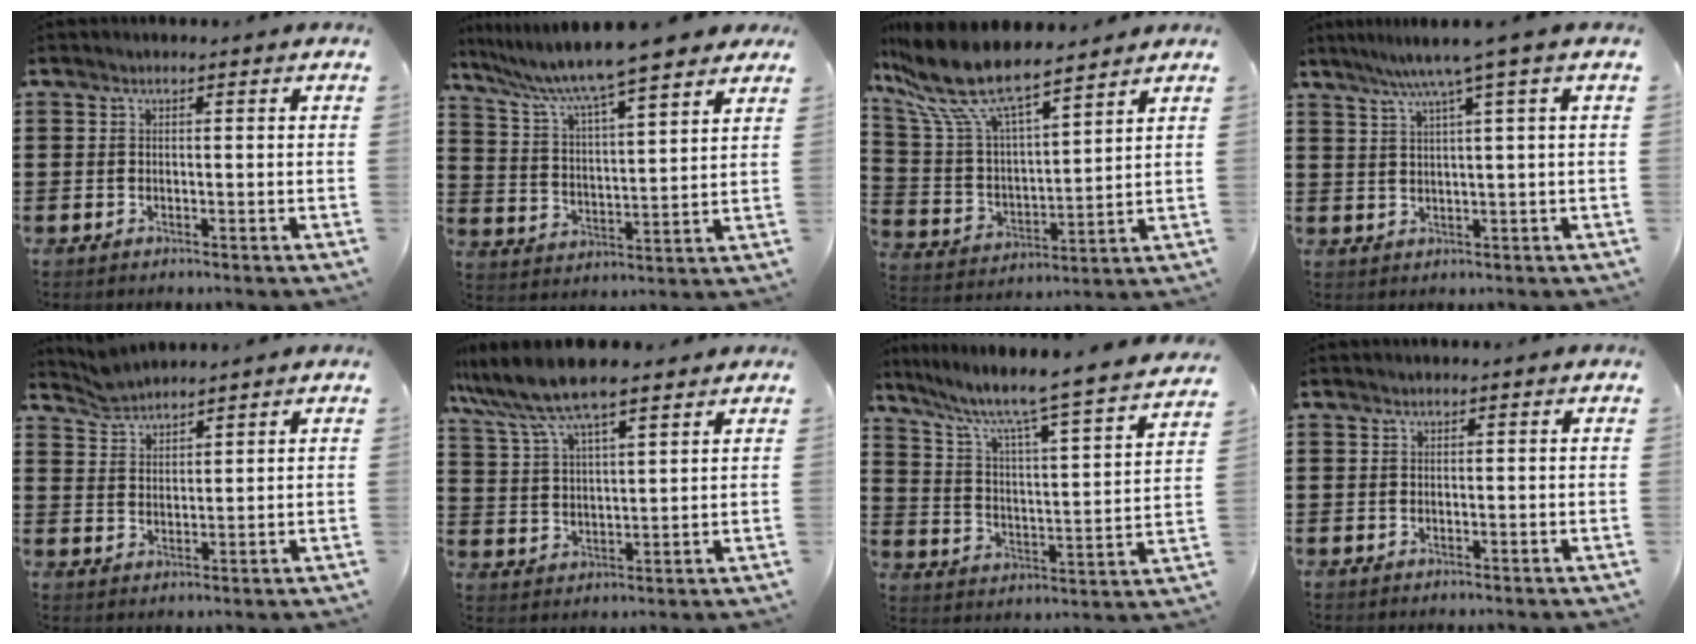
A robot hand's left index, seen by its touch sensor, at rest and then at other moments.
{"total": 7.8, "force": [7.0, 0.0, 3.3], "torque": [-0.097, -0.041, 0.114]}
{"total": 11.1, "force": [8.9, 2.4, 6.2], "torque": [-0.168, -0.050, 0.152]}
{"total": 4.9, "force": [2.7, -0.8, 4.0], "torque": [-0.085, -0.006, 0.042]}
{"total": 3.1, "force": [3.1, 0.1, -0.2], "torque": [-0.007, -0.007, 0.060]}
{"total": 8.6, "force": [7.0, 1.5, 4.7], "torque": [-0.114, -0.015, 0.125]}
{"total": 5.8, "force": [4.9, -0.3, 3.2], "torque": [-0.087, -0.054, 0.069]}
{"total": 0.0}